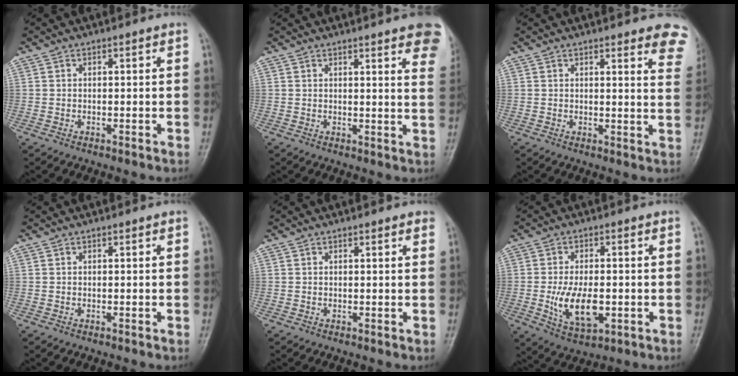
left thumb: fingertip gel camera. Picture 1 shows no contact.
{"total": 13.2, "force": [8.7, 2.8, 9.5], "torque": [-0.096, -0.027, 0.087]}
{"total": 9.0, "force": [7.1, 2.4, 4.8], "torque": [-0.021, -0.033, 0.057]}
{"total": 0.0}
{"total": 1.6, "force": [1.2, 0.3, 1.0], "torque": [-0.008, 0.001, 0.011]}
{"total": 9.8, "force": [-1.7, 5.2, 8.2], "torque": [-0.142, -0.007, -0.022]}